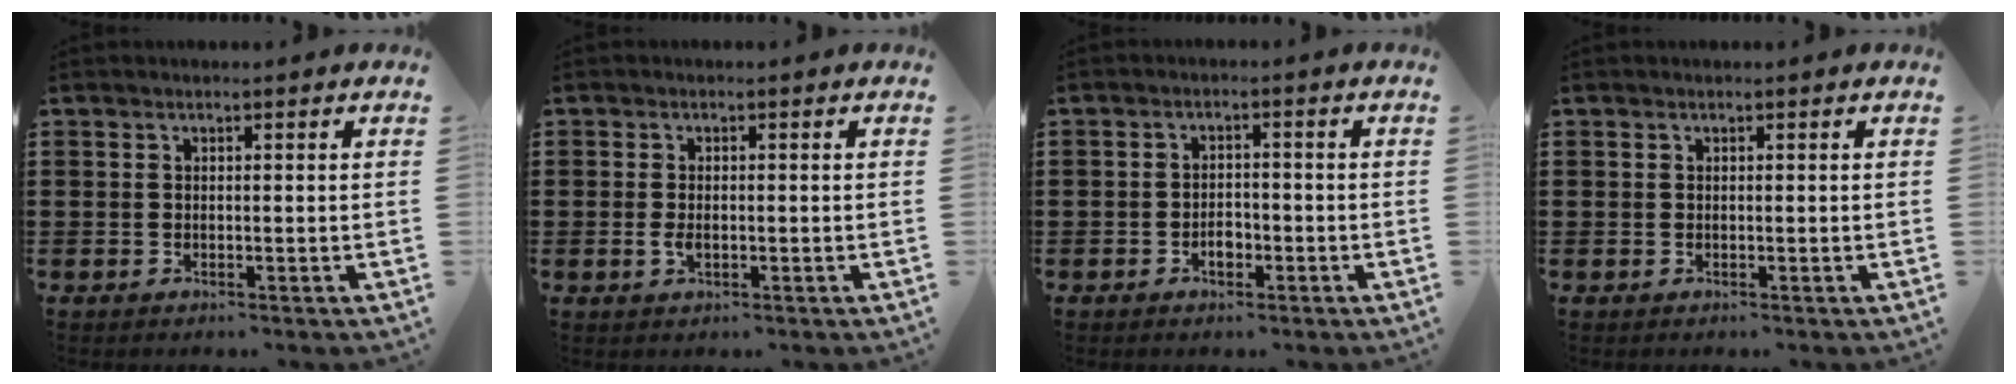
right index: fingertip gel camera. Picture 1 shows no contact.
{"total": 2.0, "force": [-0.4, 0.9, 1.7], "torque": [-0.041, -0.005, -0.008]}
{"total": 2.4, "force": [-1.2, 1.2, 1.7], "torque": [-0.035, -0.001, -0.022]}
{"total": 0.0}